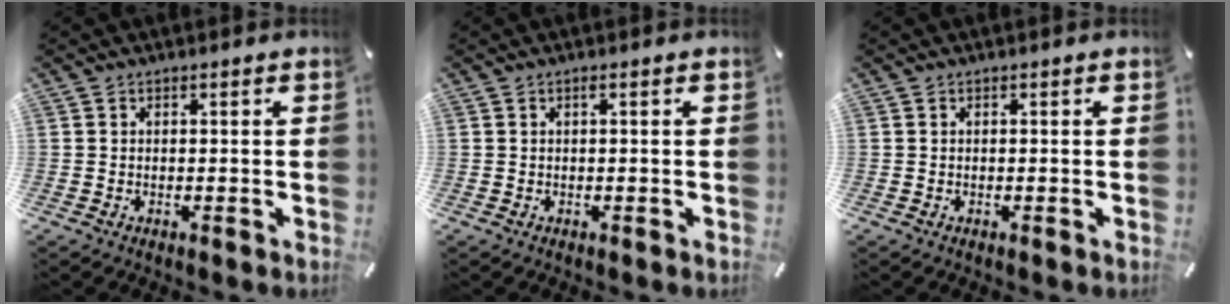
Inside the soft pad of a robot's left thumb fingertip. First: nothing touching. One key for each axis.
{"total": 0.7, "fx": 0.1, "fy": -0.1, "fz": 0.7, "tx": -0.011, "ty": 0.000, "tz": 0.001}
{"total": 0.0}